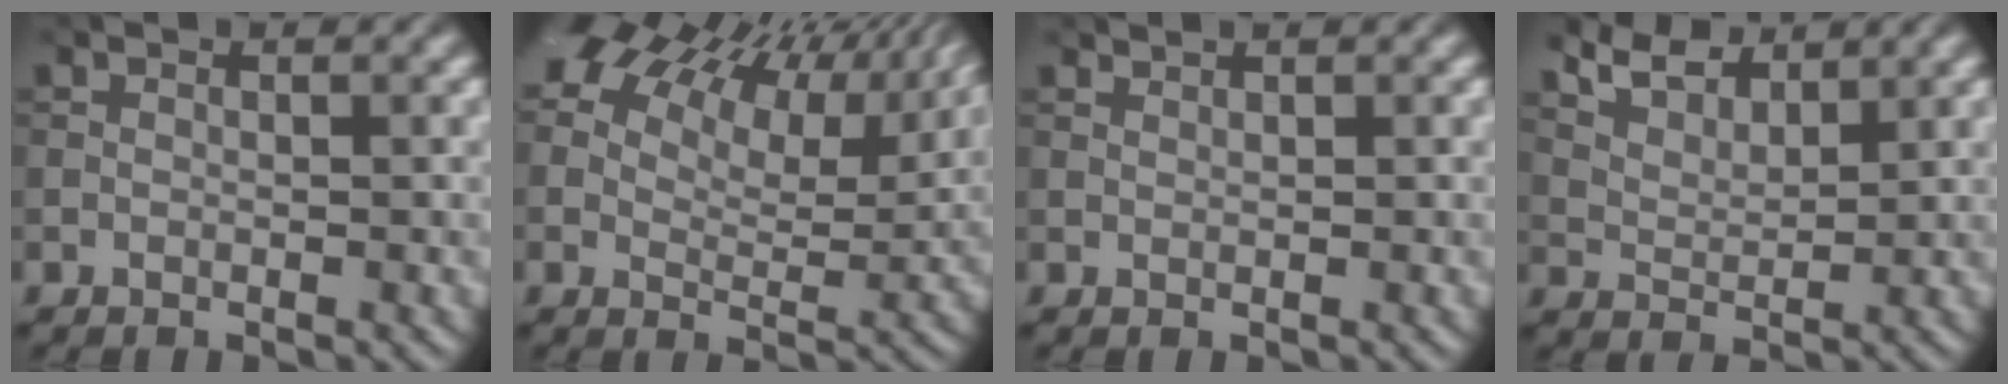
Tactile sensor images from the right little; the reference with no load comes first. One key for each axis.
{"total": 14.5, "fx": 9.4, "fy": 6.8, "fz": 8.7, "tx": -0.158, "ty": 0.028, "tz": 0.138}
{"total": 0.8, "fx": 0.7, "fy": 0.0, "fz": 0.2, "tx": -0.003, "ty": -0.001, "tz": 0.012}
{"total": 4.6, "fx": 3.9, "fy": 1.5, "fz": 1.8, "tx": -0.049, "ty": -0.006, "tz": 0.081}